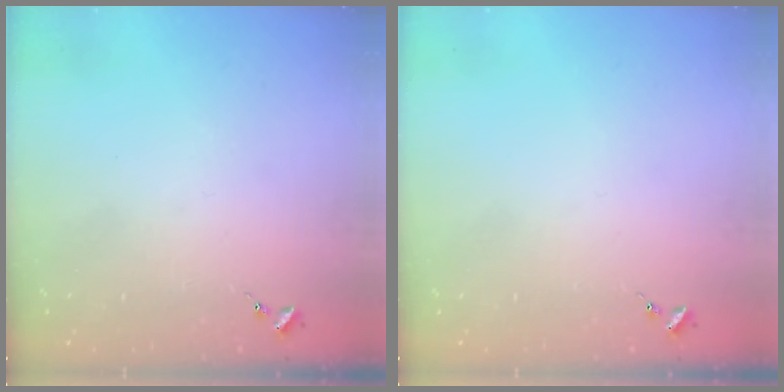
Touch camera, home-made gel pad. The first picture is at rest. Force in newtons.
{"total": 0.0}